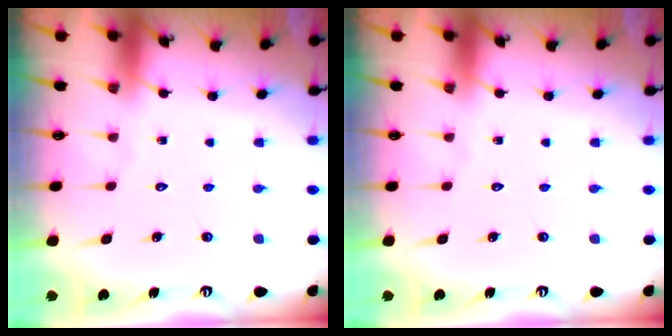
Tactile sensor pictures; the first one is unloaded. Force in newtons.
{"total": 0.0}